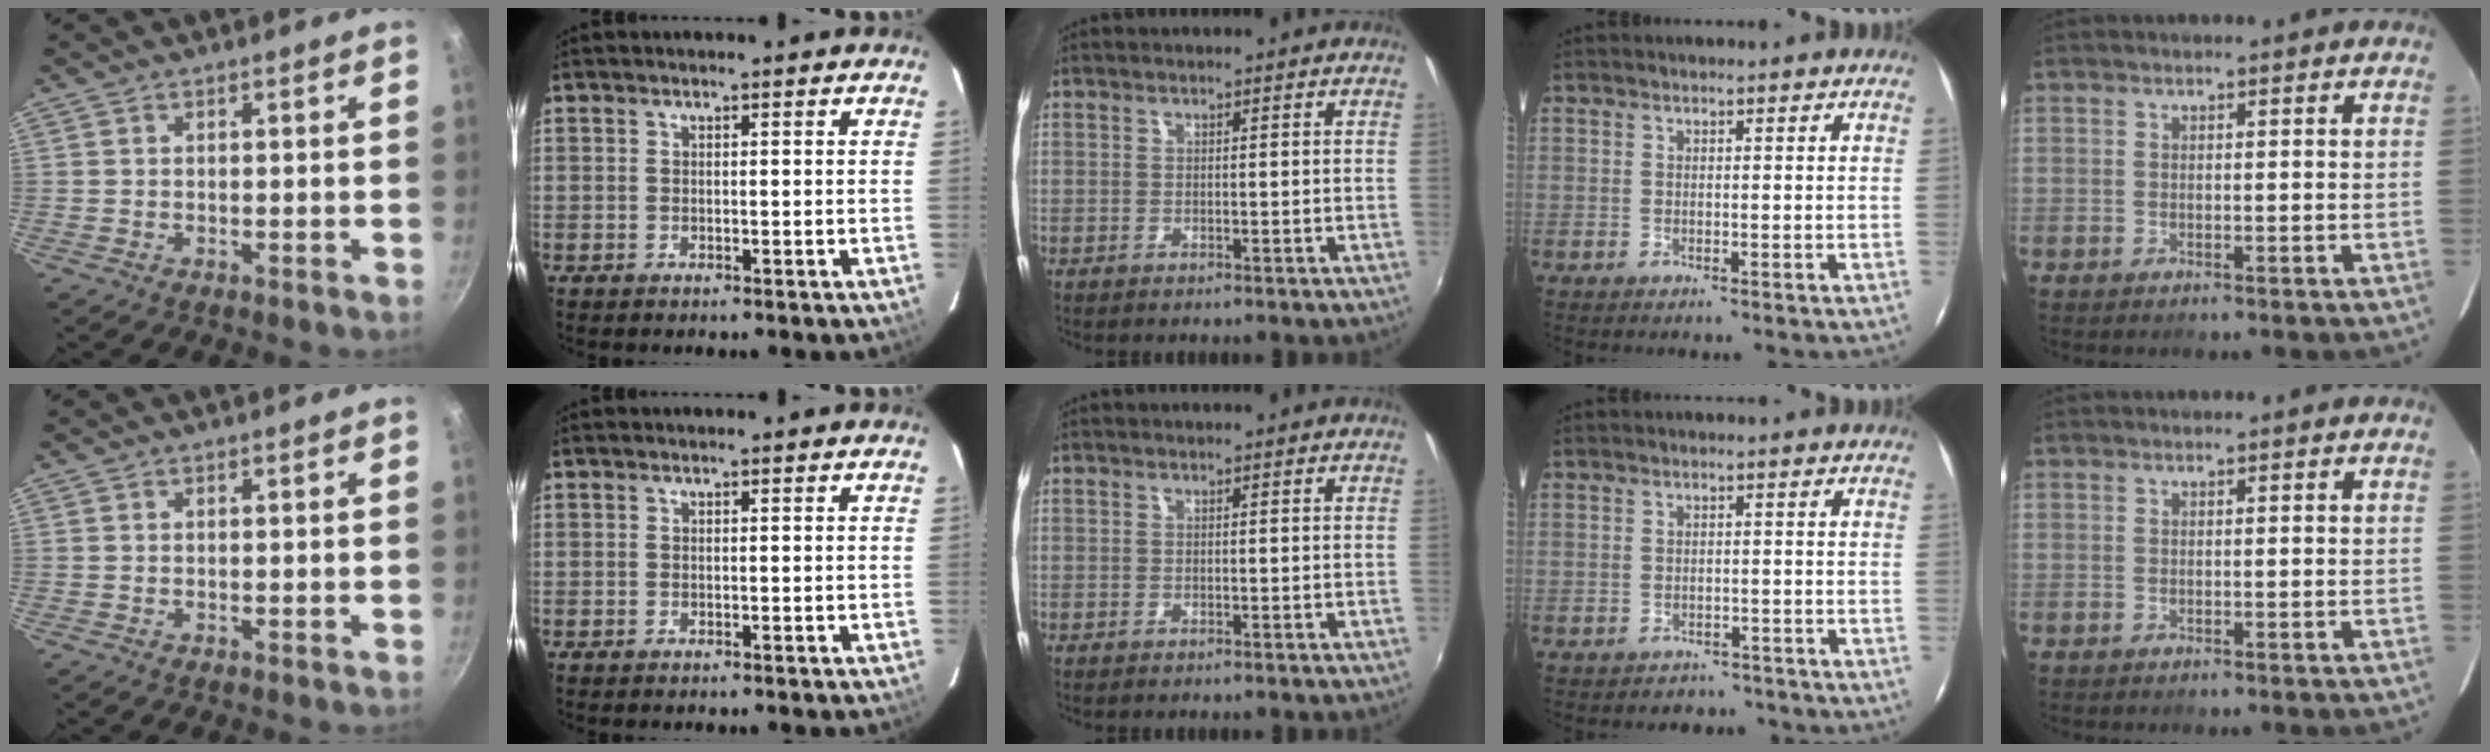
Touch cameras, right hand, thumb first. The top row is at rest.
{"ring": {"total": 4.7, "force": [-4.0, 2.5, 0.6], "torque": [-0.007, 0.013, -0.047]}}